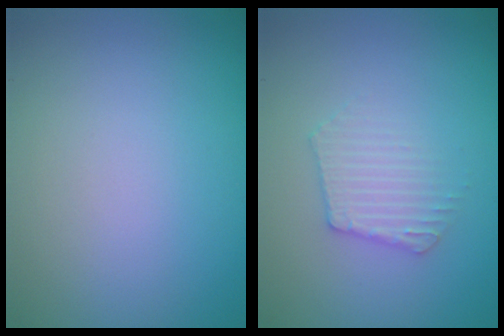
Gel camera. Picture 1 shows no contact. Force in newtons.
{"total": 2.4, "press": 2.4, "slide": 0.3}